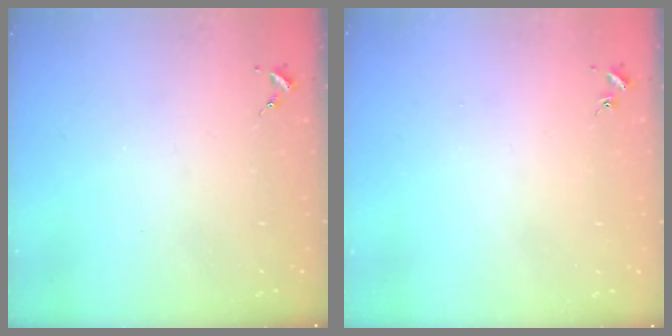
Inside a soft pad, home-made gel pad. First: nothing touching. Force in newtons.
{"total": 0.6, "press": 0.6, "slide": 0.1}